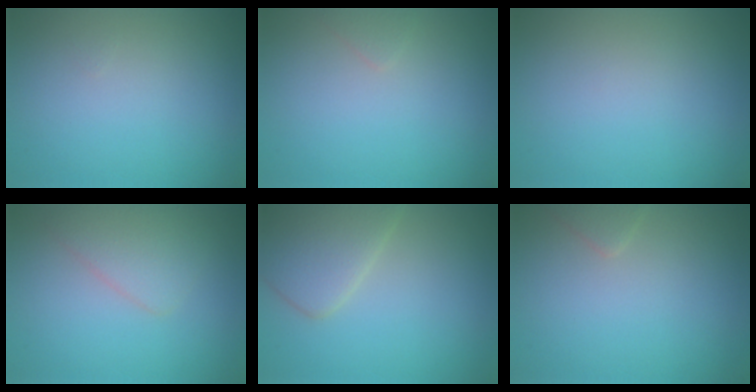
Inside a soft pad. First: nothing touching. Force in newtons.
{"total": 0.7, "press": 0.7, "slide": 0.0}
{"total": 0.0}
{"total": 2.6, "press": 2.6, "slide": 0.1}
{"total": 4.4, "press": 4.4, "slide": 0.3}
{"total": 1.0, "press": 1.0, "slide": 0.1}